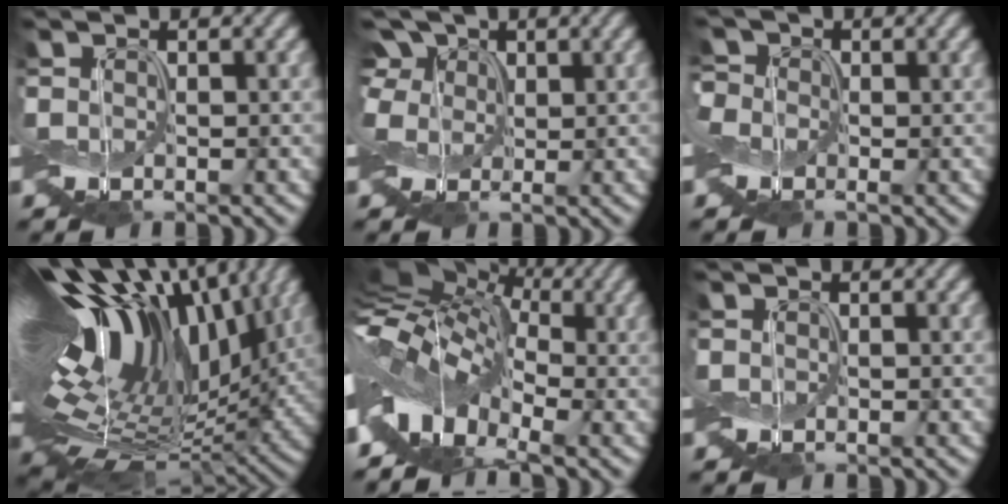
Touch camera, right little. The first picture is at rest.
{"total": 3.5, "force": [1.7, 2.7, 1.5], "torque": [-0.051, 0.017, 0.021]}
{"total": 4.1, "force": [1.5, 3.4, 1.8], "torque": [-0.057, 0.023, 0.000]}
{"total": 18.1, "force": [4.6, 9.3, 14.9], "torque": [-0.267, 0.019, 0.077]}
{"total": 13.0, "force": [-1.1, 8.0, 10.1], "torque": [-0.179, 0.001, -0.023]}
{"total": 0.0}